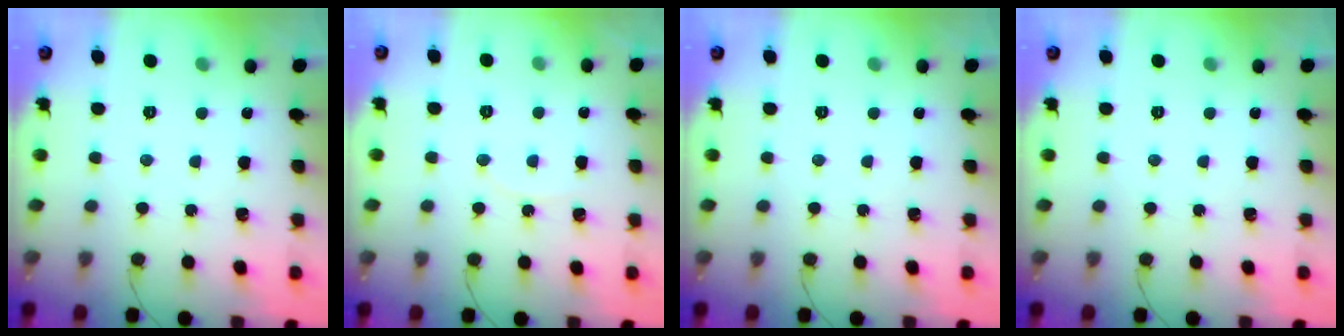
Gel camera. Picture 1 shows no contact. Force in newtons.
{"total": 4.2, "press": 4.1, "slide": 0.5}
{"total": 0.0}
{"total": 0.0}